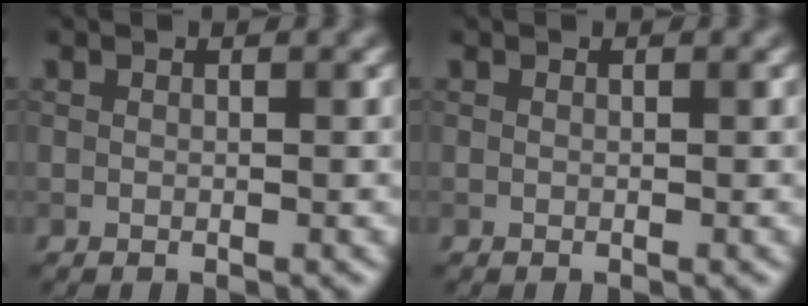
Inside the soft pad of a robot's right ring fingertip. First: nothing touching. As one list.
[{"total": 0.0}]